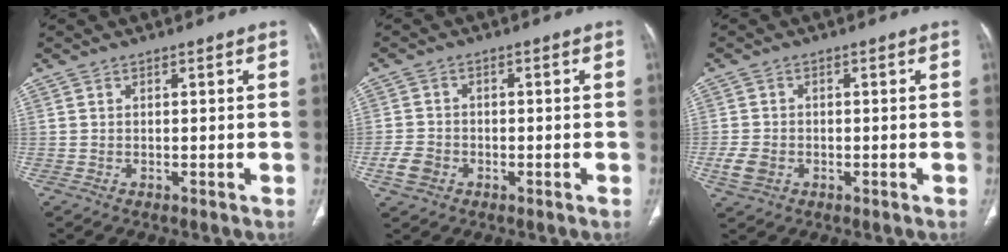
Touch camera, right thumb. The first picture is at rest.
{"total": 4.4, "force": [-1.7, 3.4, 2.1], "torque": [-0.039, 0.013, -0.030]}
{"total": 4.2, "force": [-1.2, 3.2, 2.3], "torque": [-0.048, 0.004, -0.018]}